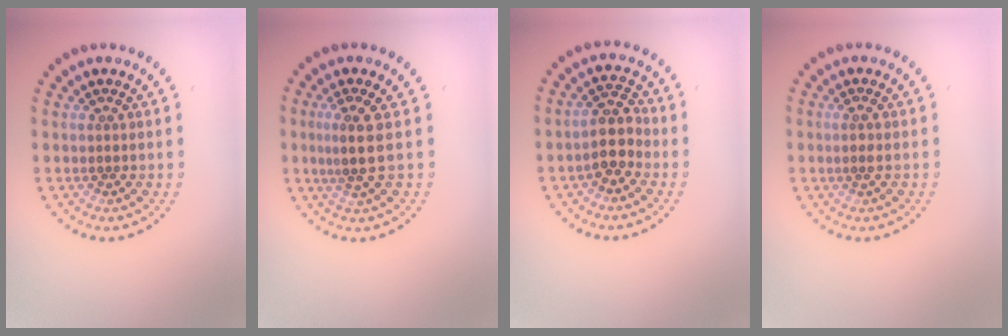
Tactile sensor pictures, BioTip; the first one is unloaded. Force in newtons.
{"total": 2.4, "press": 2.0, "slide": 1.4}
{"total": 2.8, "press": 2.4, "slide": 1.5}
{"total": 0.8, "press": 0.5, "slide": 0.6}